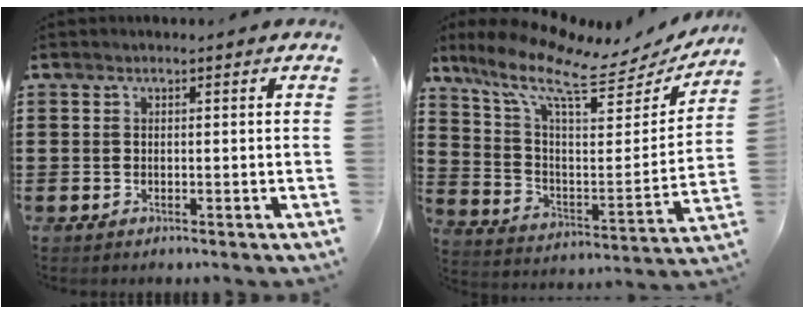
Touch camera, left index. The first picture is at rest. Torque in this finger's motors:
{"motor_torque": [0.58, 0.38, 0.36, 0.16]}